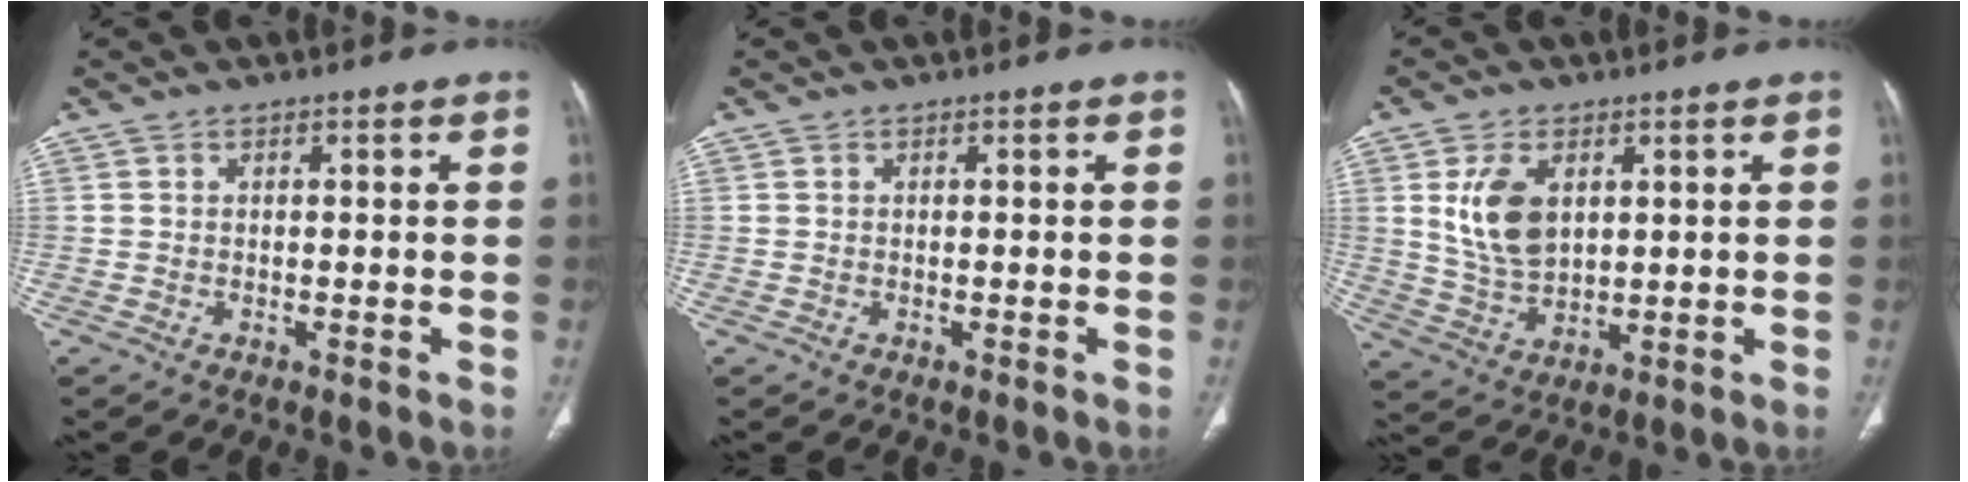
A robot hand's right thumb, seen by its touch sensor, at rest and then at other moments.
{"total": 0.0}
{"total": 9.7, "force": [2.8, 5.9, 7.2], "torque": [-0.126, -0.014, 0.065]}